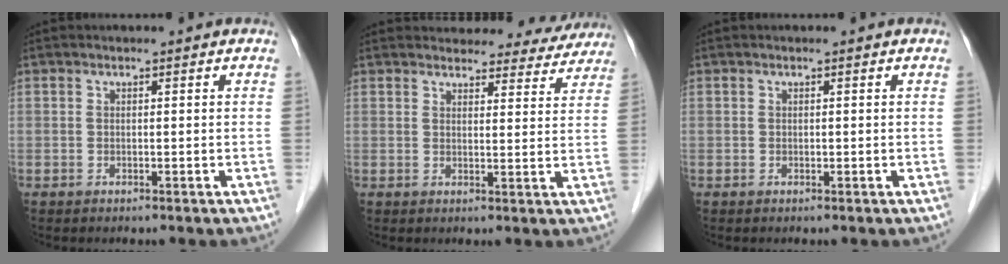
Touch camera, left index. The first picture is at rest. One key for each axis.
{"total": 15.4, "fx": 14.5, "fy": 4.3, "fz": 2.7, "tx": -0.006, "ty": 0.001, "tz": 0.157}
{"total": 0.0}